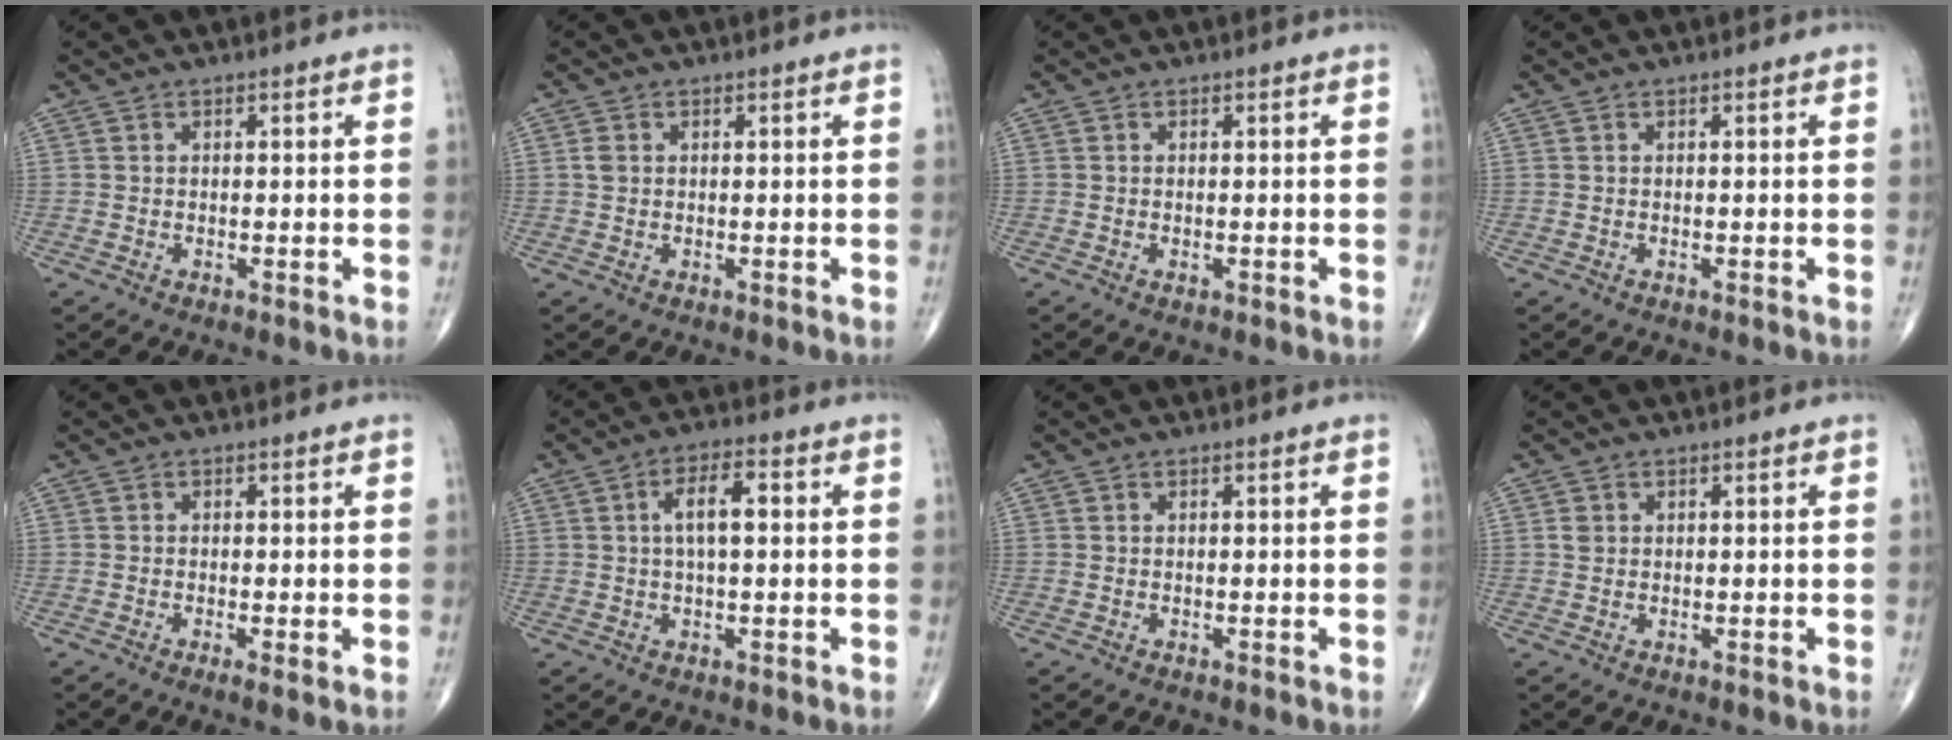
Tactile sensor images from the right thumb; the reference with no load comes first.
{"total": 1.4, "force": [0.2, 1.1, 0.8], "torque": [-0.018, 0.004, 0.006]}
{"total": 0.6, "force": [-0.2, 0.3, 0.5], "torque": [-0.009, -0.001, -0.002]}
{"total": 0.0}
{"total": 1.6, "force": [-0.5, 0.1, 1.5], "torque": [-0.035, -0.008, -0.015]}
{"total": 6.2, "force": [0.9, 2.4, 5.6], "torque": [-0.095, 0.013, 0.010]}
{"total": 0.0}
{"total": 1.3, "force": [0.3, 1.1, 0.6], "torque": [-0.009, 0.002, 0.007]}